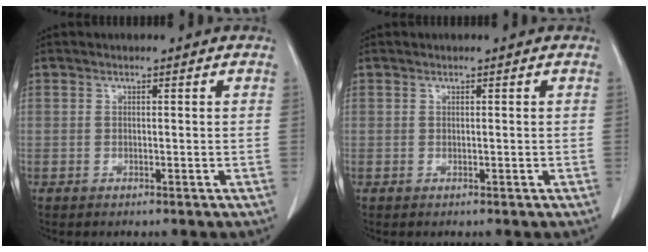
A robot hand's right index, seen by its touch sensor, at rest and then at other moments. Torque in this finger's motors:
{"motor_torque": [0.00, 0.00, 0.00, 0.00]}